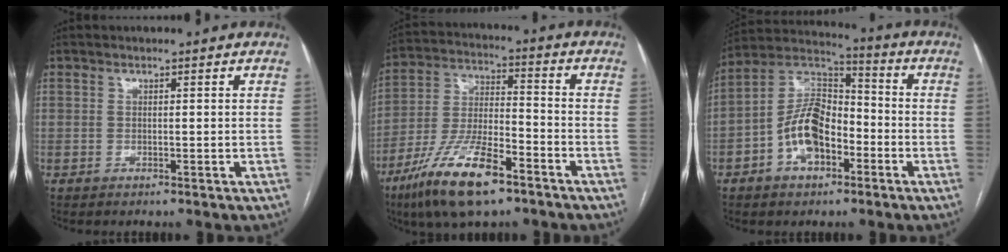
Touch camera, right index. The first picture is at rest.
{"total": 14.1, "force": [-8.7, 3.6, 10.5], "torque": [-0.214, -0.013, -0.158]}
{"total": 11.5, "force": [-4.1, 6.2, 8.8], "torque": [-0.179, 0.031, -0.076]}